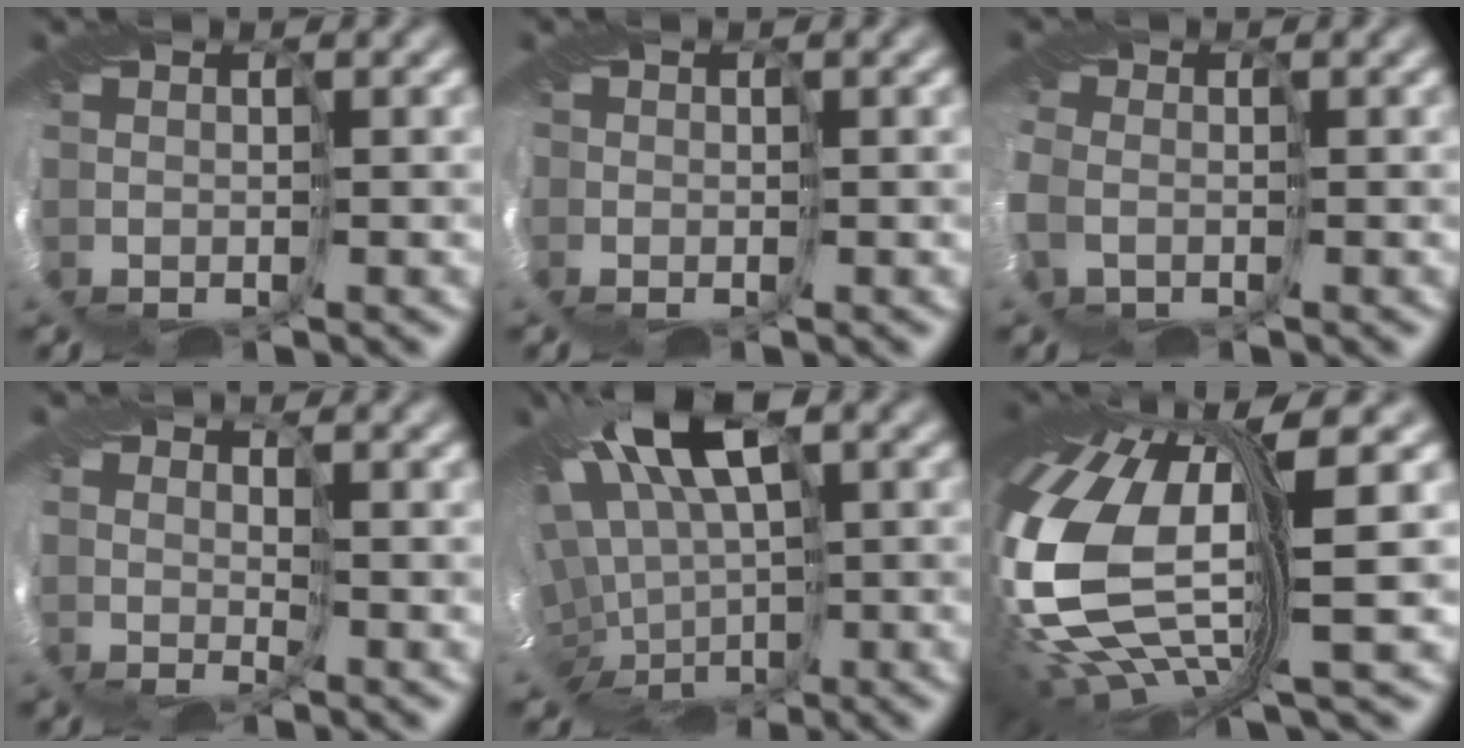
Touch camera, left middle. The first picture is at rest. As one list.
[{"total": 2.7, "force": [-0.7, 2.3, 1.2], "torque": [-0.028, -0.011, -0.005]}, {"total": 3.7, "force": [0.1, 3.3, 1.6], "torque": [-0.064, 0.002, 0.002]}, {"total": 2.5, "force": [1.3, -1.3, -1.7], "torque": [0.024, -0.001, 0.024]}, {"total": 11.6, "force": [2.2, 6.1, 9.6], "torque": [-0.179, -0.018, 0.064]}, {"total": 12.8, "force": [0.5, 5.0, 11.8], "torque": [-0.291, -0.001, 0.018]}]